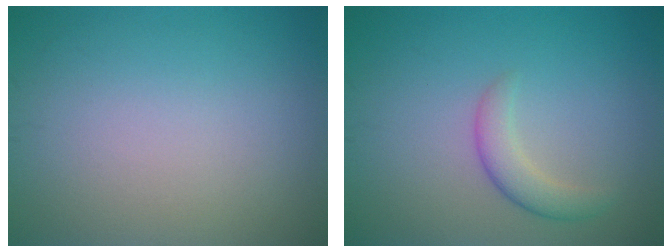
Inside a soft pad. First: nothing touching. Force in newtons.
{"total": 2.3, "press": 2.3, "slide": 0.1}